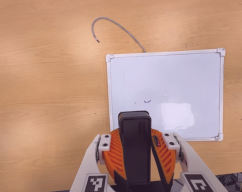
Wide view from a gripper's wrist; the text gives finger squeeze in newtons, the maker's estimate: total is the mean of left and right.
{"total": 10.0, "left": 10.1, "right": 9.9}